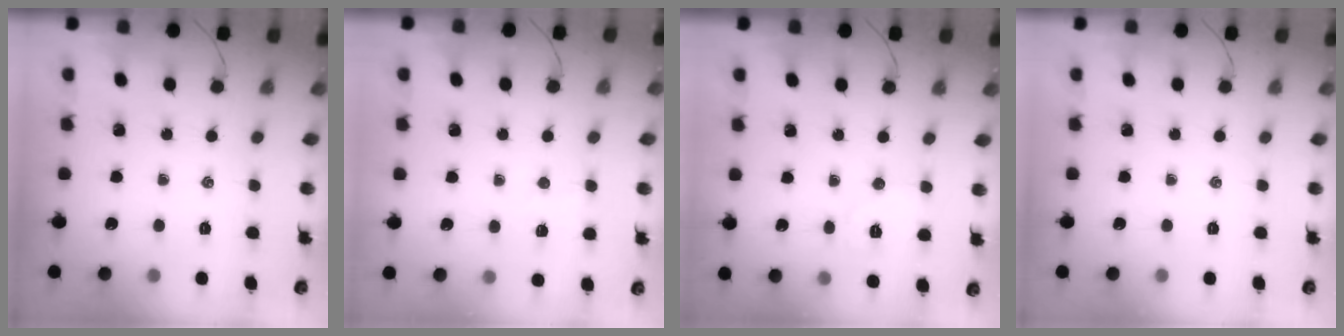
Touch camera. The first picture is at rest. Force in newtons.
{"total": 3.5, "press": 3.4, "slide": 1.0}
{"total": 5.1, "press": 5.0, "slide": 1.0}
{"total": 0.0}